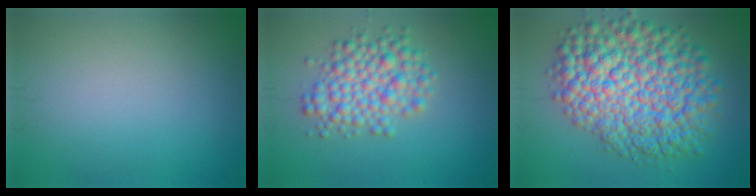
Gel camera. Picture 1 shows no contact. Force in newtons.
{"total": 5.1, "press": 5.1, "slide": 0.2}
{"total": 12.3, "press": 12.3, "slide": 0.3}